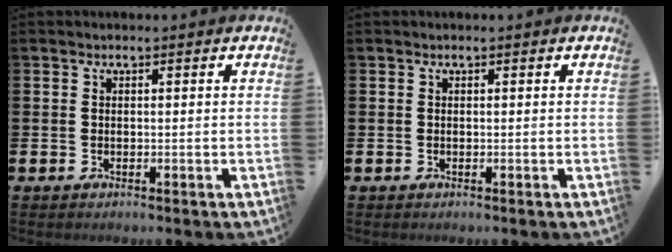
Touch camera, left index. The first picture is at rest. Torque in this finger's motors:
{"motor_torque": [-0.02, 0.11, -0.01, 0.00]}